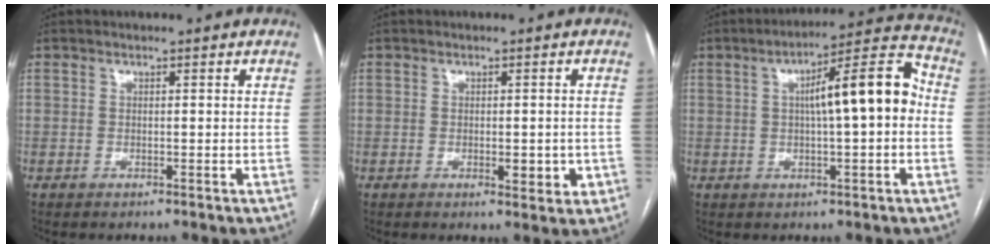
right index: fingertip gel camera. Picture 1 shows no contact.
{"total": 3.6, "force": [-0.8, 1.6, 3.1], "torque": [-0.037, -0.002, -0.006]}
{"total": 12.2, "force": [0.8, 1.9, 12.0], "torque": [-0.179, 0.036, 0.009]}